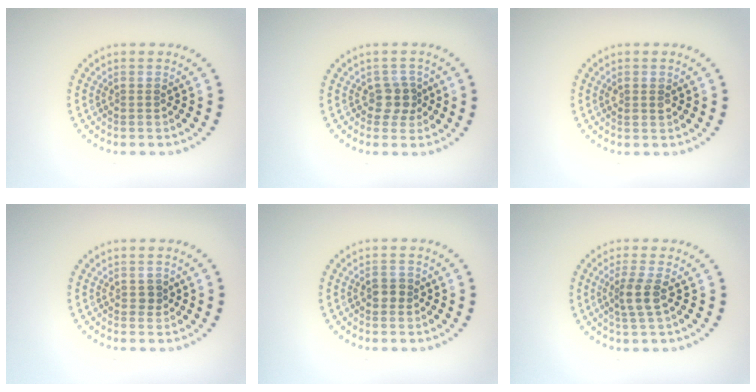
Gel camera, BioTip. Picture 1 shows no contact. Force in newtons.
{"total": 1.9, "press": 1.5, "slide": 1.2}
{"total": 1.2, "press": 1.1, "slide": 0.3}
{"total": 1.0, "press": 0.9, "slide": 0.3}
{"total": 1.4, "press": 1.3, "slide": 0.3}
{"total": 2.3, "press": 1.9, "slide": 1.3}